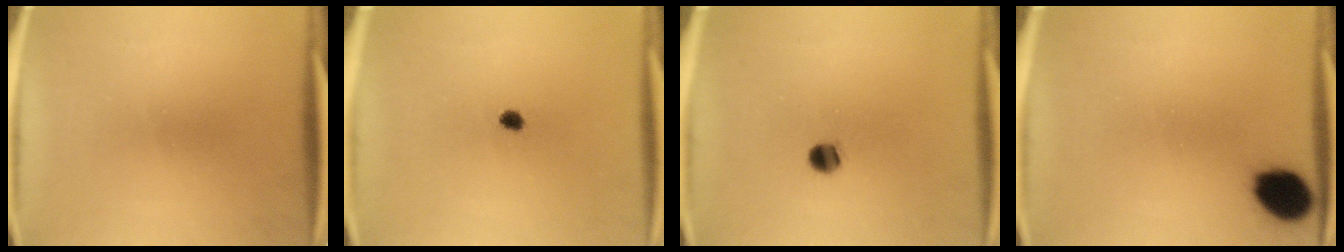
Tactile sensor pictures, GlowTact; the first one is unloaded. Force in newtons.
{"total": 1.8}
{"total": 3.2}
{"total": 9.3}